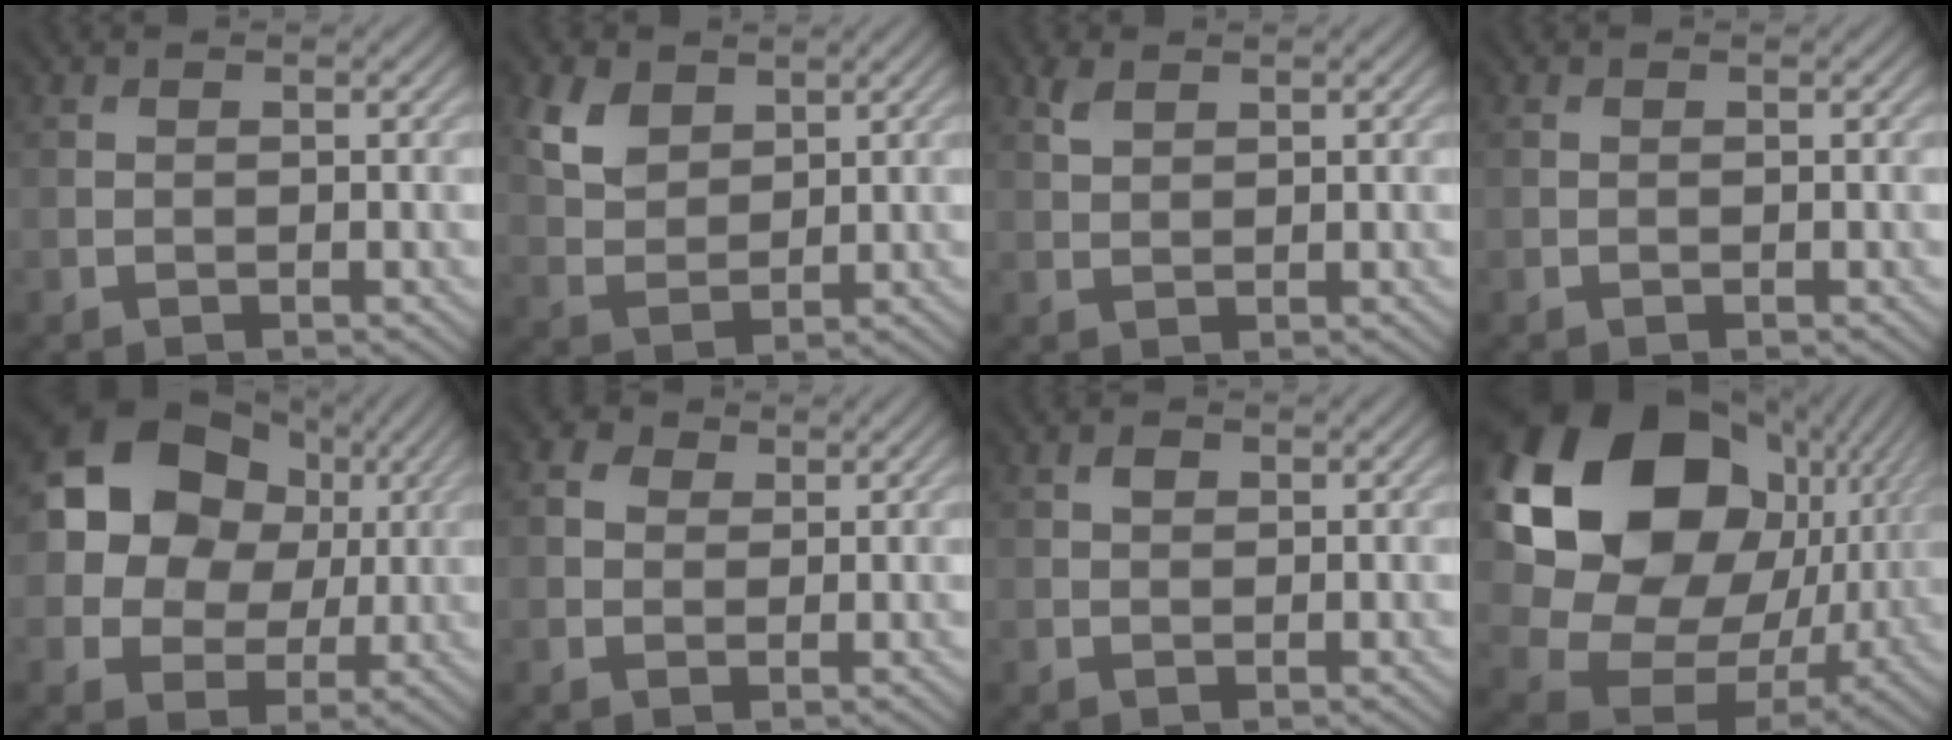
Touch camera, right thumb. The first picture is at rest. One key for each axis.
{"total": 4.9, "fx": 2.7, "fy": 3.1, "fz": 2.6, "tx": -0.070, "ty": -0.002, "tz": 0.060}
{"total": 1.8, "fx": 1.2, "fy": 0.8, "fz": 1.0, "tx": -0.028, "ty": 0.001, "tz": 0.028}
{"total": 0.0}
{"total": 13.3, "fx": 3.3, "fy": 11.0, "fz": 6.7, "tx": -0.166, "ty": 0.033, "tz": 0.048}
{"total": 2.4, "fx": 0.8, "fy": 2.0, "fz": 1.1, "tx": -0.025, "ty": 0.001, "tz": 0.010}
{"total": 1.1, "fx": 0.5, "fy": 0.7, "fz": 0.6, "tx": -0.013, "ty": 0.000, "tz": 0.008}
{"total": 21.6, "fx": 5.4, "fy": 16.6, "fz": 12.7, "tx": -0.299, "ty": -0.013, "tz": 0.121}